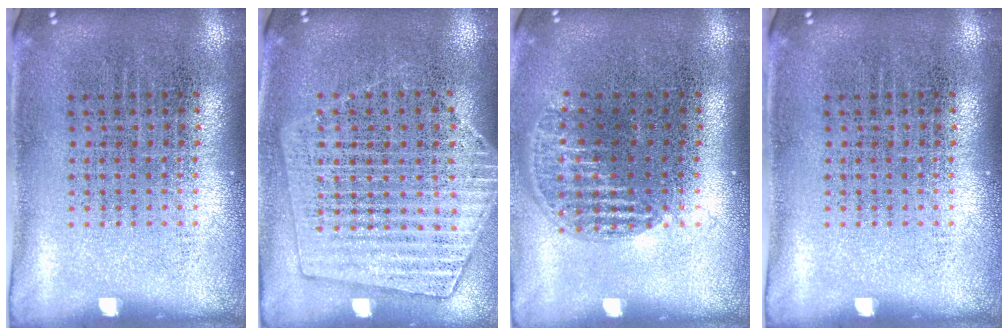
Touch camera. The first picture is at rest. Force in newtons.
{"total": 1.4, "press": 1.3, "slide": 0.5}
{"total": 1.2, "press": 1.0, "slide": 0.5}
{"total": 0.0}